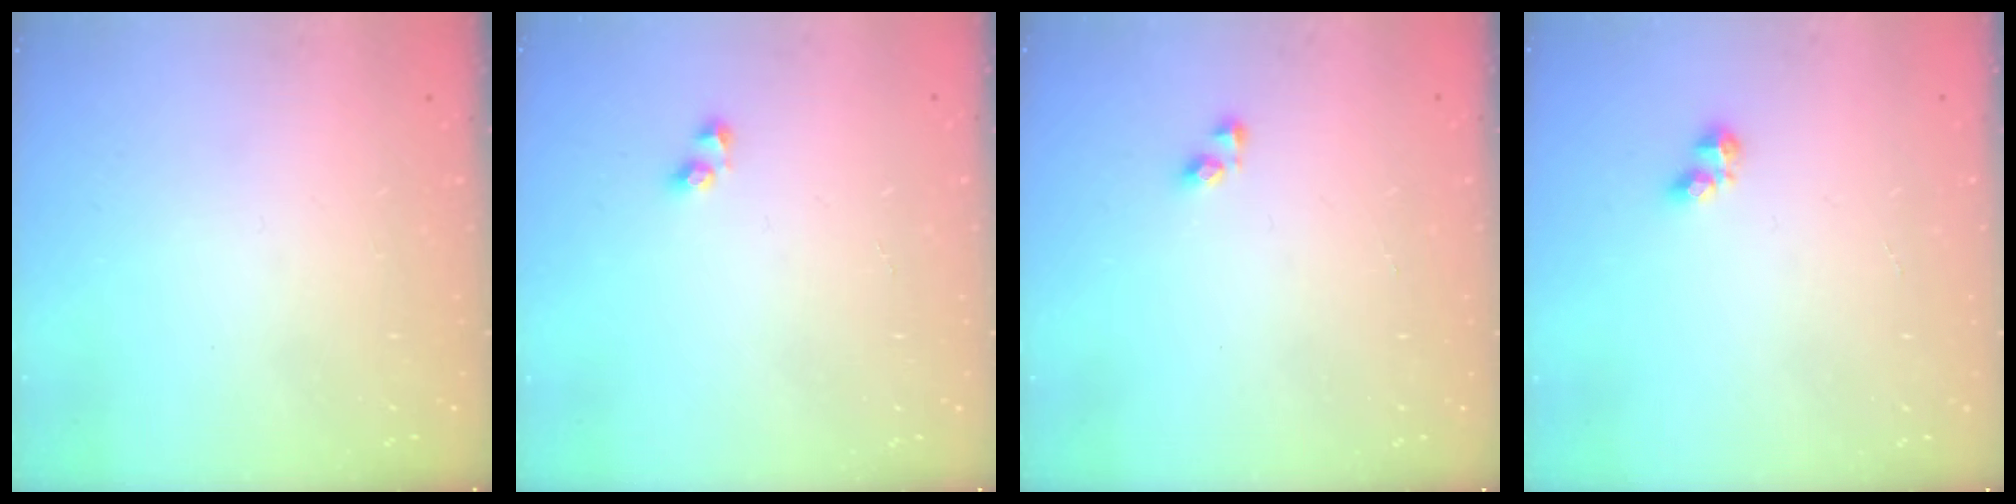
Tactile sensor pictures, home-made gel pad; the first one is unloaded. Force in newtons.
{"total": 2.7, "press": 2.6, "slide": 0.6}
{"total": 3.4, "press": 3.4, "slide": 0.2}
{"total": 2.6, "press": 2.5, "slide": 0.5}